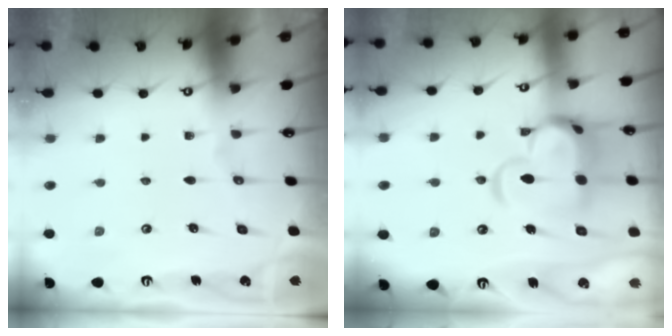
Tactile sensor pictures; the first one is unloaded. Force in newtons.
{"total": 8.7, "press": 8.6, "slide": 1.3}